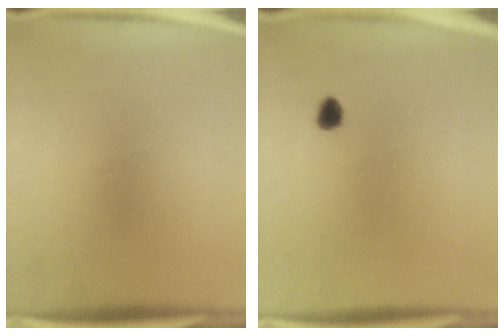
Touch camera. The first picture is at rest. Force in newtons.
{"total": 1.6}